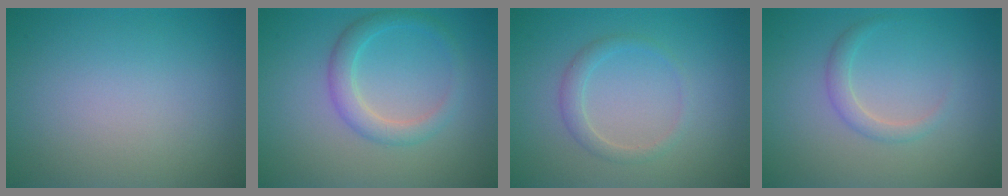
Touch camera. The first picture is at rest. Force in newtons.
{"total": 2.7, "press": 2.7, "slide": 0.1}
{"total": 1.7, "press": 1.7, "slide": 0.2}
{"total": 1.6, "press": 1.6, "slide": 0.1}